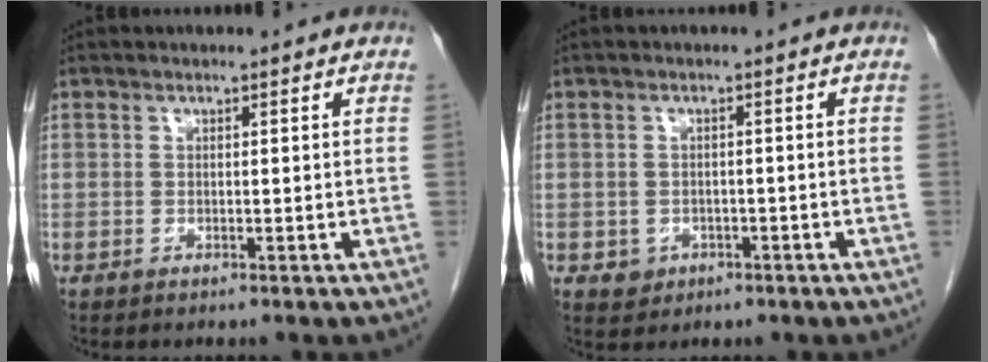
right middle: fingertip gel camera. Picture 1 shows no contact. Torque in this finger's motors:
{"motor_torque": [-0.12, -0.09, -0.01, 0.01]}